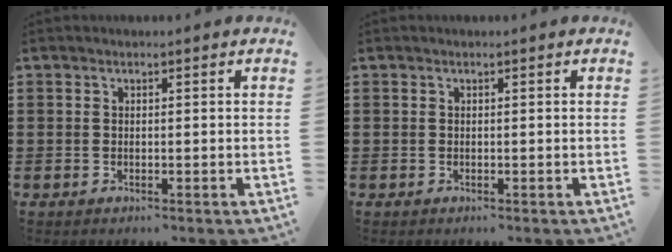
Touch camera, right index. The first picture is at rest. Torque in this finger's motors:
{"motor_torque": [-0.84, 1.25, 0.00, 0.00]}